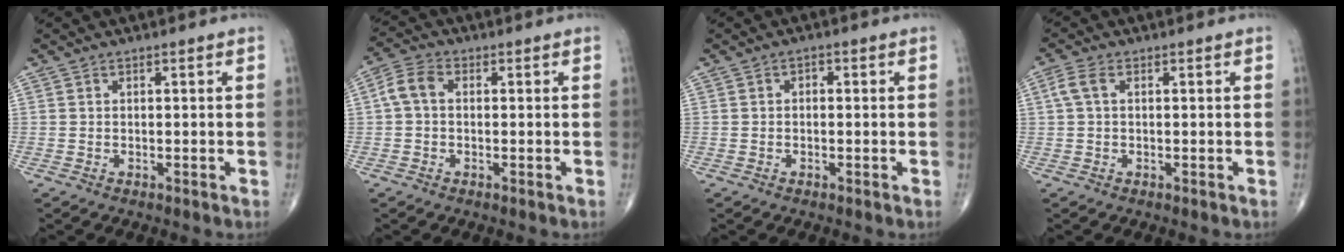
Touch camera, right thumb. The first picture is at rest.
{"total": 4.7, "force": [0.3, 3.2, 3.4], "torque": [-0.066, 0.016, -0.002]}
{"total": 1.4, "force": [0.1, 0.9, 1.0], "torque": [-0.007, 0.005, -0.005]}
{"total": 3.1, "force": [0.7, 1.7, 2.4], "torque": [-0.065, 0.016, 0.014]}